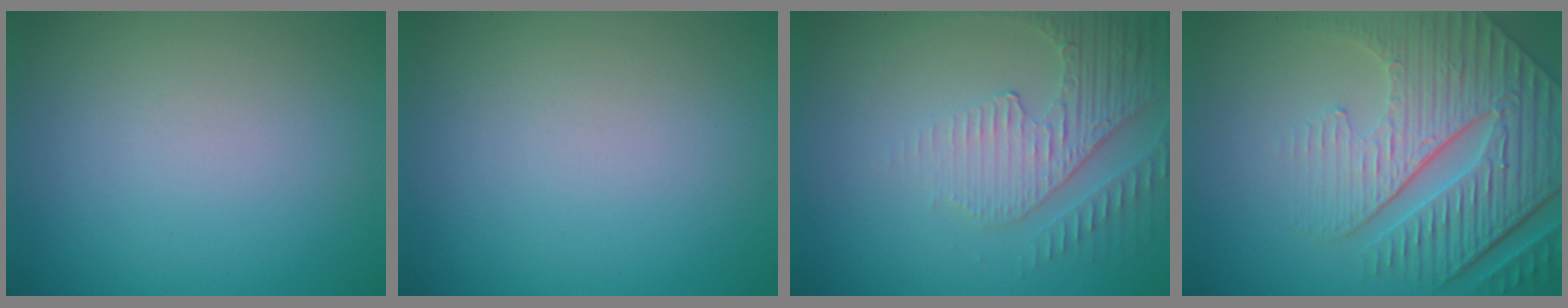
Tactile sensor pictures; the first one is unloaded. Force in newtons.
{"total": 0.0}
{"total": 4.0, "press": 3.5, "slide": 1.8}
{"total": 8.9, "press": 6.2, "slide": 6.4}